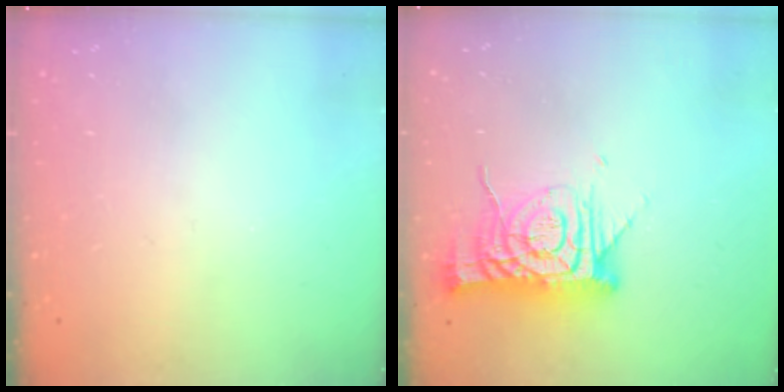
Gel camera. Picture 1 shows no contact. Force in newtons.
{"total": 12.7, "press": 12.7, "slide": 1.2}